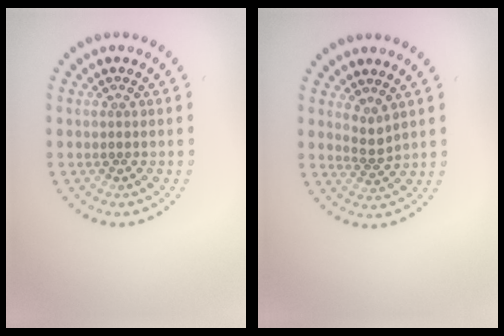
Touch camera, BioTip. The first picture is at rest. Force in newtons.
{"total": 1.6, "press": 1.1, "slide": 1.2}